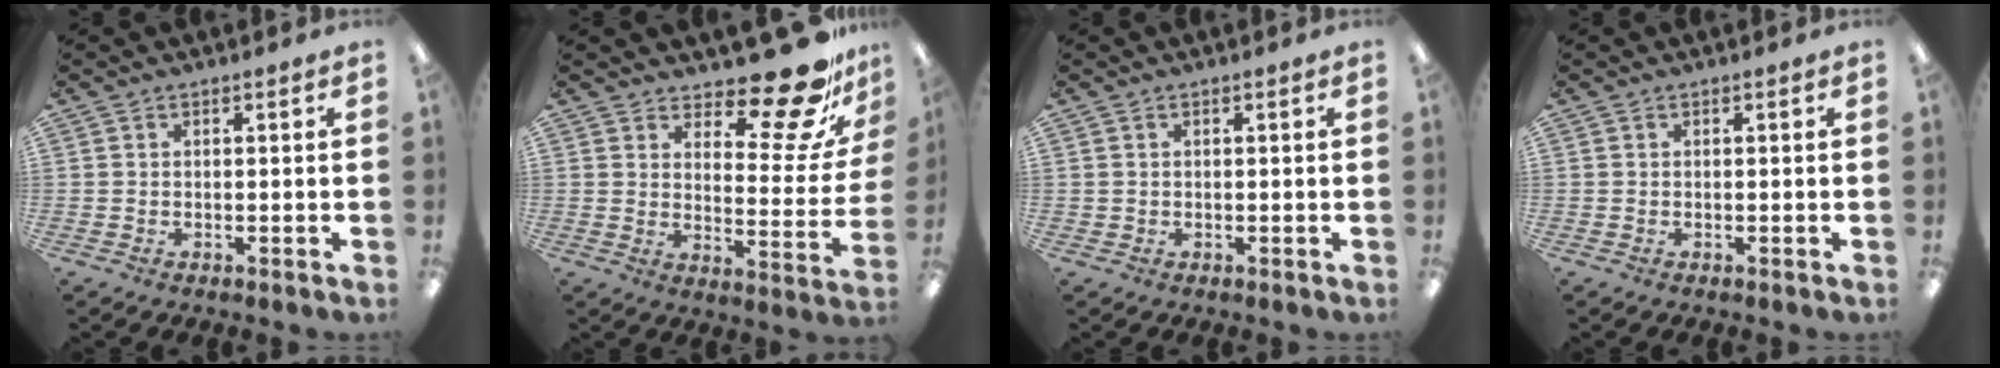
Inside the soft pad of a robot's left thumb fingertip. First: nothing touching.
{"total": 19.0, "force": [15.1, 5.9, 10.0], "torque": [-0.113, -0.124, 0.245]}
{"total": 0.6, "force": [0.3, 0.6, 0.0], "torque": [0.000, 0.005, 0.005]}
{"total": 0.0}